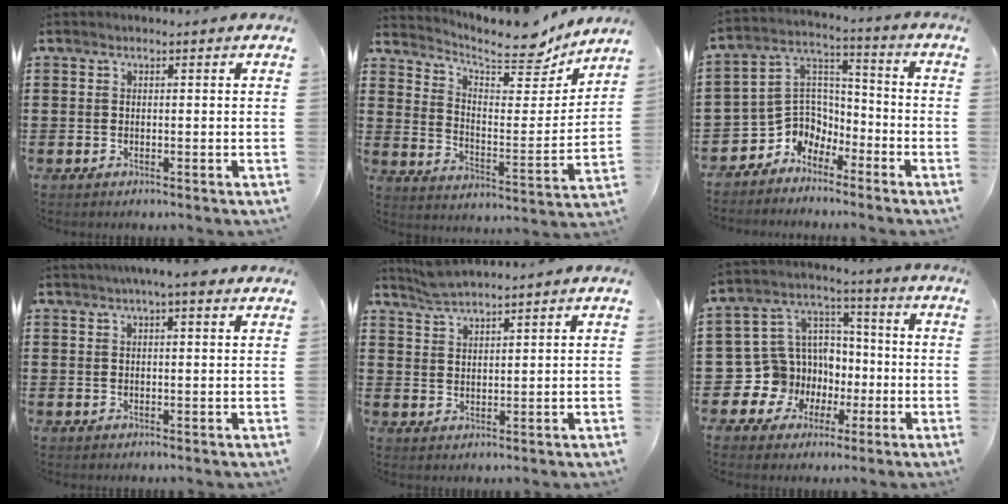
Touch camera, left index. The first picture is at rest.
{"total": 9.3, "force": [8.4, 1.8, 3.6], "torque": [-0.081, -0.065, 0.142]}
{"total": 6.4, "force": [-4.3, 4.7, 0.6], "torque": [-0.044, -0.005, -0.088]}
{"total": 3.2, "force": [2.1, 0.3, 2.4], "torque": [-0.043, 0.002, 0.035]}
{"total": 3.2, "force": [3.1, -0.1, 0.7], "torque": [-0.023, -0.006, 0.060]}
{"total": 11.1, "force": [-2.8, 10.5, 2.3], "torque": [-0.103, 0.007, -0.043]}